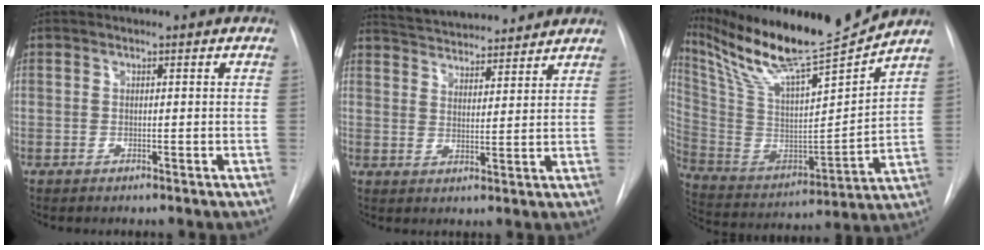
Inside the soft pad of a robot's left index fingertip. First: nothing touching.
{"total": 14.1, "force": [13.1, 2.7, 4.3], "torque": [-0.064, 0.025, 0.196]}
{"total": 19.1, "force": [17.1, 0.1, 8.5], "torque": [-0.170, -0.029, 0.302]}